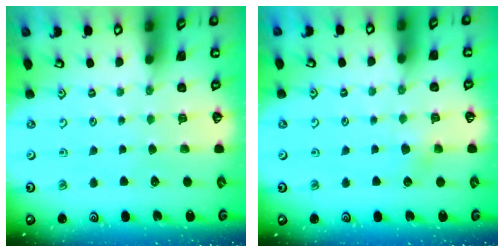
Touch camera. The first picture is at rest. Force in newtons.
{"total": 4.4, "press": 4.4, "slide": 0.5}